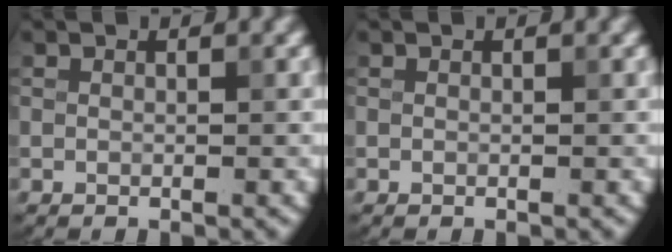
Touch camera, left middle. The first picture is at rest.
{"total": 0.0}